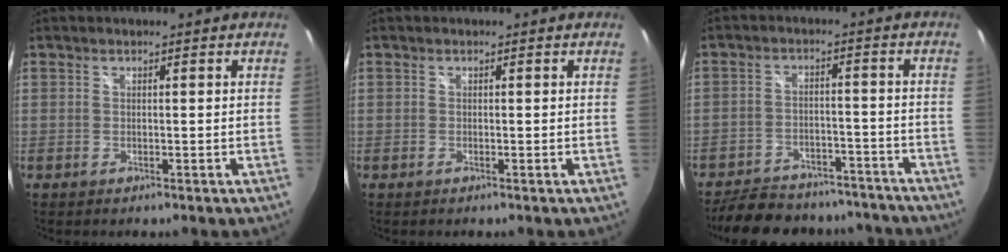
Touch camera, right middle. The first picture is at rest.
{"total": 0.0}
{"total": 21.0, "force": [-17.9, 8.0, 7.4], "torque": [-0.163, 0.020, -0.229]}